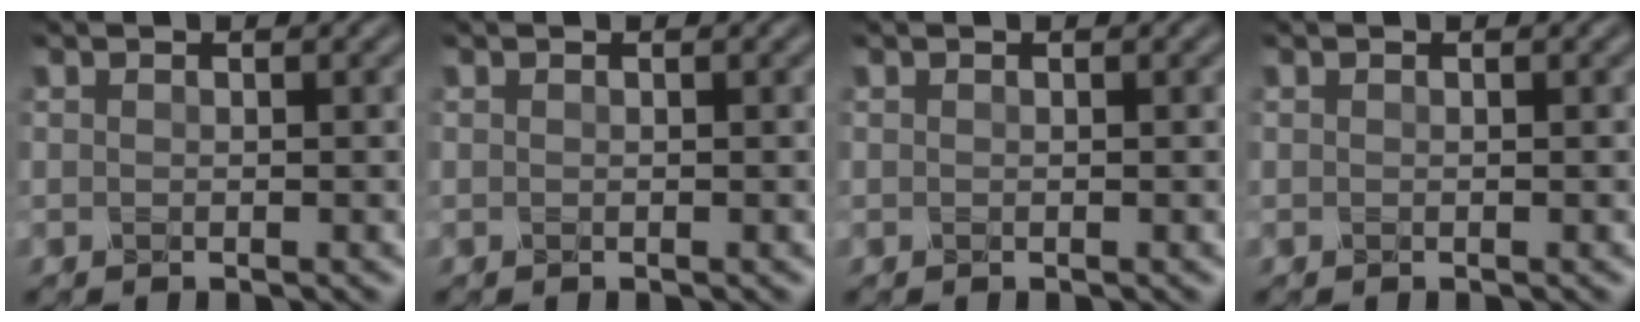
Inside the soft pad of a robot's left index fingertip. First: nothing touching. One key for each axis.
{"total": 0.0}
{"total": 0.0}
{"total": 0.0}